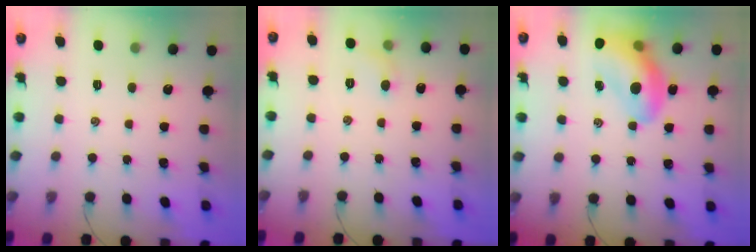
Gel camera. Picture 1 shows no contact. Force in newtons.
{"total": 4.2, "press": 4.0, "slide": 1.3}
{"total": 14.1, "press": 13.6, "slide": 3.8}